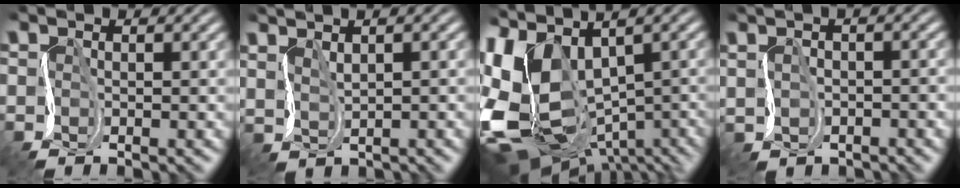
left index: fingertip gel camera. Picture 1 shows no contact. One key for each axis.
{"total": 1.4, "fx": 0.6, "fy": -1.2, "fz": -0.4, "tx": -0.004, "ty": -0.006, "tz": 0.022}
{"total": 11.9, "fx": -1.8, "fy": 7.1, "fz": 9.4, "tx": -0.212, "ty": -0.029, "tz": 0.019}
{"total": 0.7, "fx": -0.7, "fy": -0.1, "fz": 0.0, "tx": -0.005, "ty": -0.013, "tz": -0.001}